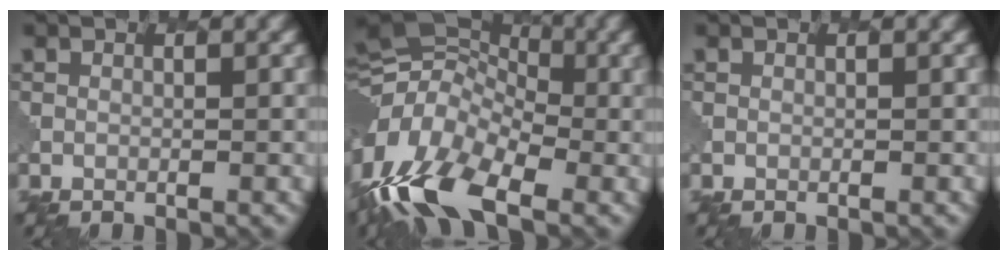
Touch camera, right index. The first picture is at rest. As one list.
[{"total": 14.9, "force": [-4.6, 8.3, 11.5], "torque": [-0.239, 0.005, -0.093]}, {"total": 0.0}]